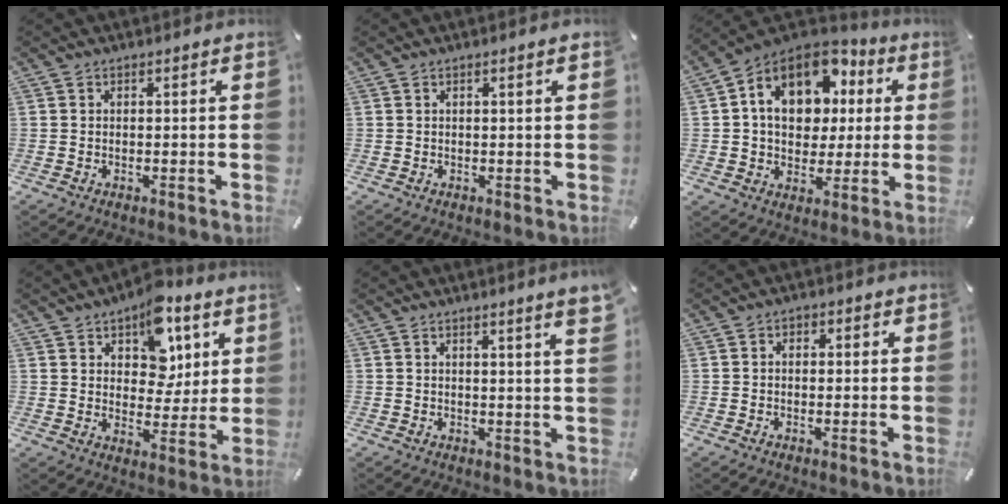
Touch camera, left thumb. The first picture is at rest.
{"total": 0.9, "force": [0.3, 0.0, 0.8], "torque": [-0.014, -0.001, 0.005]}
{"total": 16.2, "force": [5.3, 12.1, 9.4], "torque": [-0.181, -0.014, 0.099]}
{"total": 12.3, "force": [6.8, 8.3, 6.0], "torque": [-0.077, -0.036, 0.118]}
{"total": 4.4, "force": [2.5, 0.0, 3.6], "torque": [-0.055, -0.013, 0.039]}
{"total": 1.5, "force": [-0.2, 1.2, 0.9], "torque": [-0.009, 0.003, -0.006]}